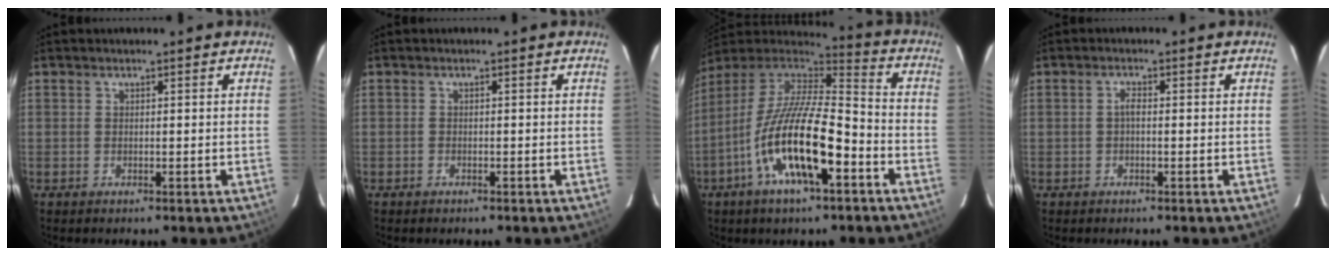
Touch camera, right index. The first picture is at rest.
{"total": 0.7, "force": [-0.6, 0.4, 0.0], "torque": [-0.002, 0.003, -0.010]}
{"total": 19.6, "force": [-7.9, 6.0, 17.0], "torque": [-0.318, -0.020, -0.153]}
{"total": 1.2, "force": [-0.2, 0.4, 1.1], "torque": [-0.022, 0.007, -0.006]}